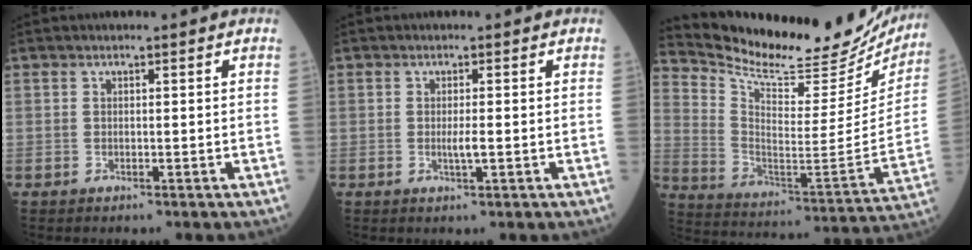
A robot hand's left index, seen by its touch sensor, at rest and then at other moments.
{"total": 1.6, "force": [-0.3, -0.1, 1.6], "torque": [-0.032, -0.004, -0.002]}
{"total": 25.5, "force": [23.5, 5.7, 8.2], "torque": [-0.143, -0.070, 0.330]}